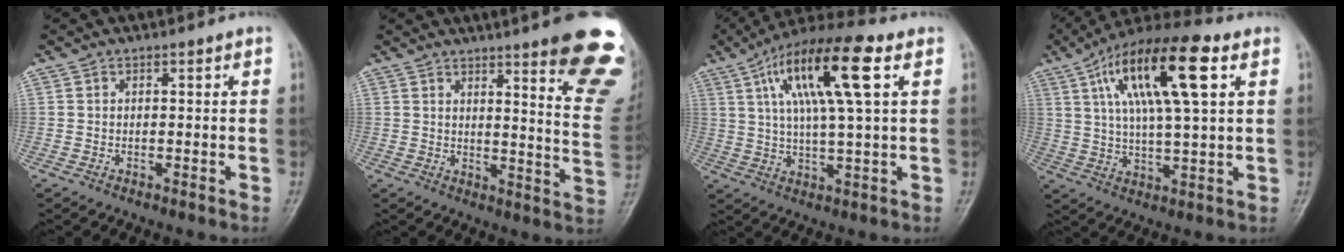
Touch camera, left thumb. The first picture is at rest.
{"total": 17.7, "force": [11.7, 2.3, 13.2], "torque": [-0.131, -0.077, 0.136]}
{"total": 16.6, "force": [5.9, 3.7, 15.1], "torque": [-0.277, 0.010, 0.097]}
{"total": 18.5, "force": [6.9, 5.2, 16.3], "torque": [-0.285, 0.005, 0.113]}